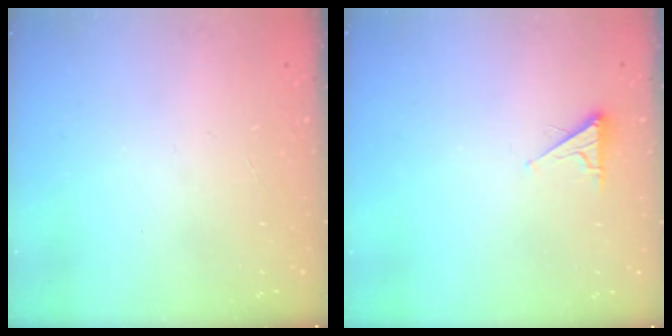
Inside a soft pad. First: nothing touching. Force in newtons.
{"total": 2.5, "press": 2.5, "slide": 0.5}